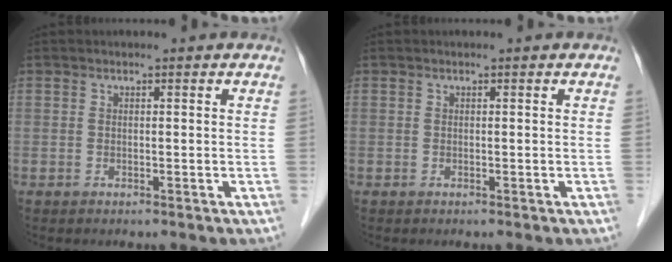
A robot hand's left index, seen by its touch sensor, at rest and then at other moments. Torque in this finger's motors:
{"motor_torque": [0.00, 0.00, 0.00, 0.00]}